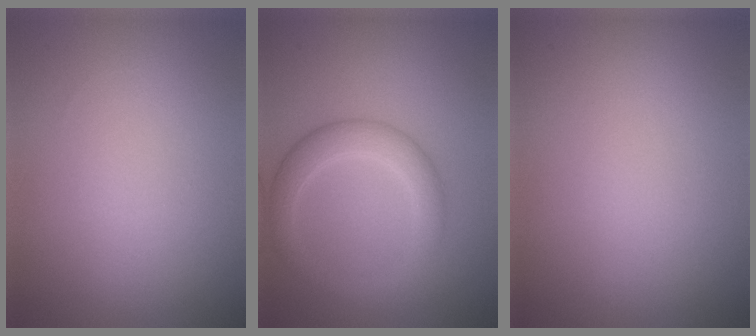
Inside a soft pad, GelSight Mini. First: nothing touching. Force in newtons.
{"total": 3.7, "press": 3.7, "slide": 0.3}
{"total": 0.0}